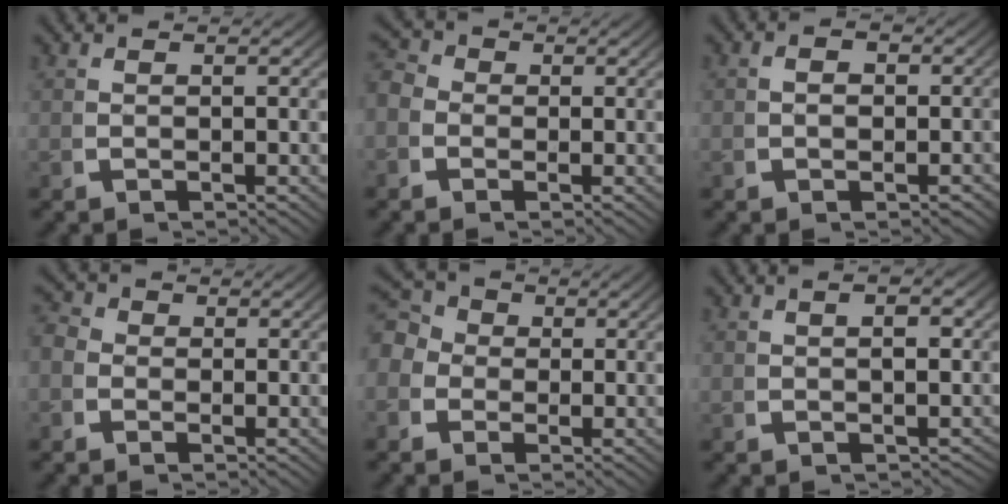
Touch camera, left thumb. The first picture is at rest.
{"total": 3.5, "force": [-0.1, 3.1, 1.7], "torque": [-0.030, -0.004, -0.014]}
{"total": 1.9, "force": [-0.4, 1.4, 1.1], "torque": [-0.013, -0.005, -0.008]}
{"total": 3.1, "force": [-0.2, 2.8, 1.3], "torque": [-0.025, -0.004, -0.015]}
{"total": 6.3, "force": [1.6, 5.2, 3.3], "torque": [-0.058, 0.007, 0.010]}
{"total": 1.7, "force": [-0.4, 1.0, 1.3], "torque": [-0.016, 0.001, -0.006]}